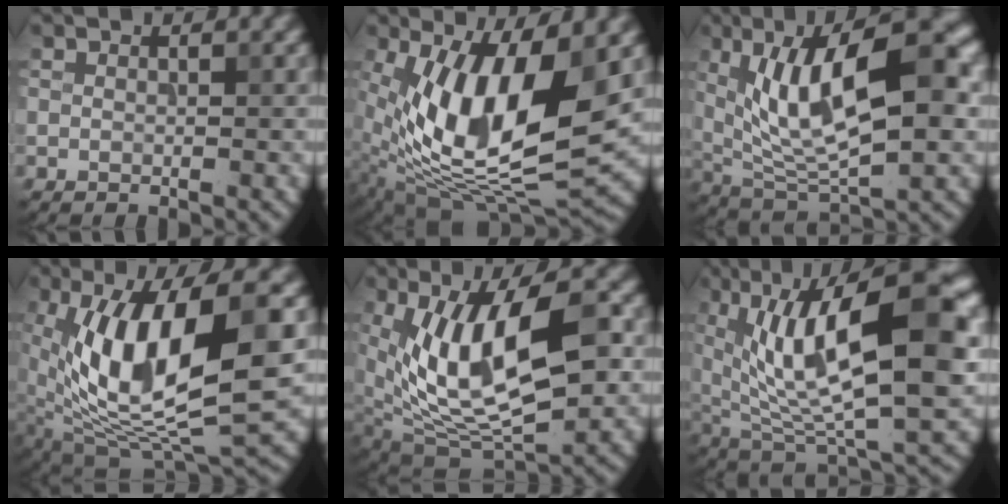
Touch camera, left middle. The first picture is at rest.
{"total": 13.6, "force": [0.9, 5.7, 12.3], "torque": [-0.225, -0.012, 0.010]}
{"total": 11.8, "force": [2.8, 4.1, 10.7], "torque": [-0.170, 0.007, 0.048]}
{"total": 12.9, "force": [1.1, 5.1, 11.8], "torque": [-0.214, -0.004, 0.018]}
{"total": 12.7, "force": [1.5, 5.6, 11.3], "torque": [-0.192, -0.002, 0.025]}
{"total": 14.6, "force": [2.6, 5.3, 13.4], "torque": [-0.217, 0.008, 0.040]}